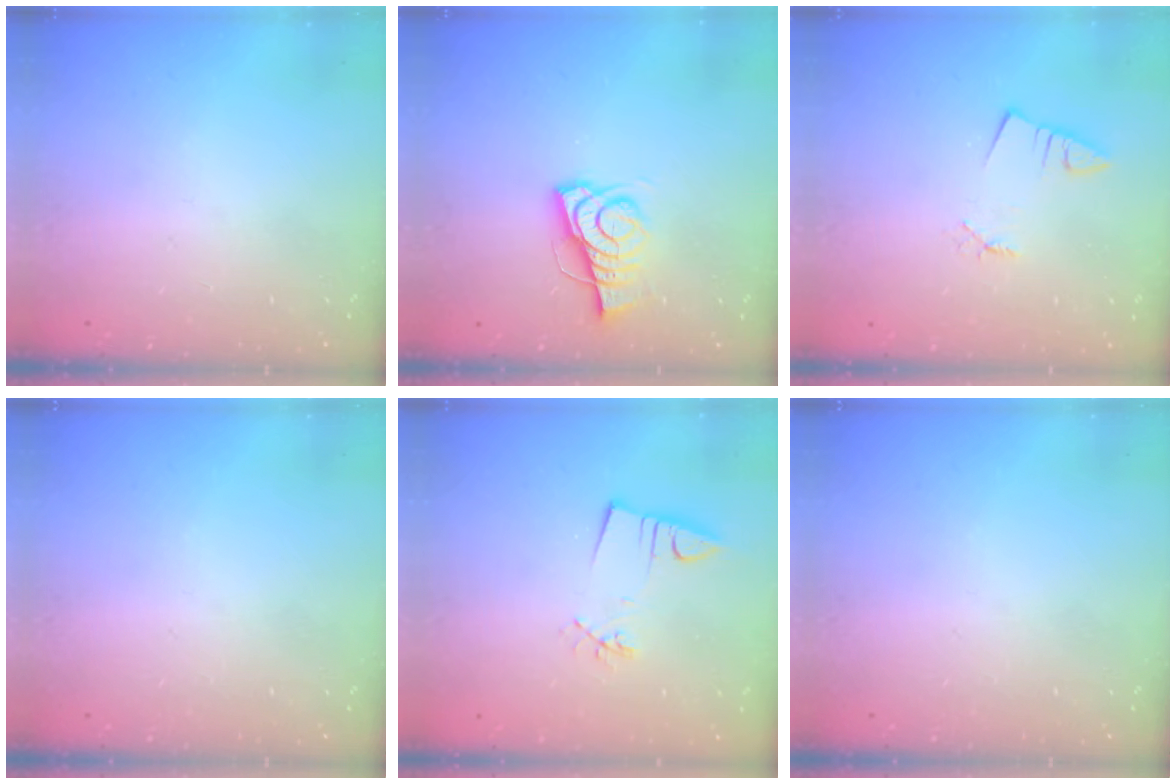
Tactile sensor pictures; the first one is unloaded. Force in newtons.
{"total": 8.3, "press": 8.2, "slide": 0.4}
{"total": 1.2, "press": 1.2, "slide": 0.1}
{"total": 0.0}
{"total": 3.4, "press": 1.9, "slide": 2.8}
{"total": 0.0}